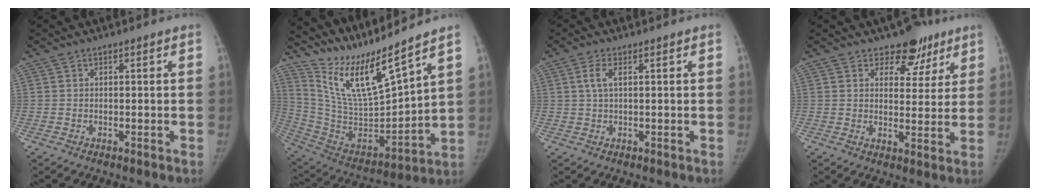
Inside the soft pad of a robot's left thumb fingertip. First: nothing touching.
{"total": 17.5, "force": [14.5, 1.4, 9.6], "torque": [-0.158, -0.092, 0.295]}
{"total": 2.7, "force": [0.8, 0.9, 2.4], "torque": [-0.061, 0.005, 0.019]}
{"total": 7.6, "force": [5.2, 4.9, 2.5], "torque": [0.012, -0.024, 0.073]}